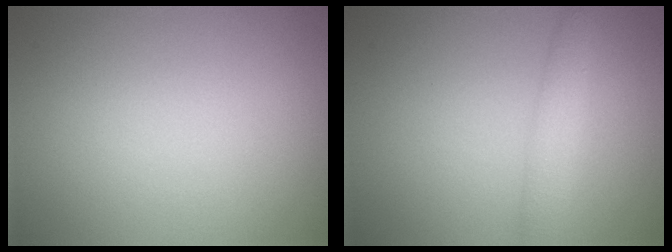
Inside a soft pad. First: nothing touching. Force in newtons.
{"total": 2.2, "press": 2.2, "slide": 0.1}